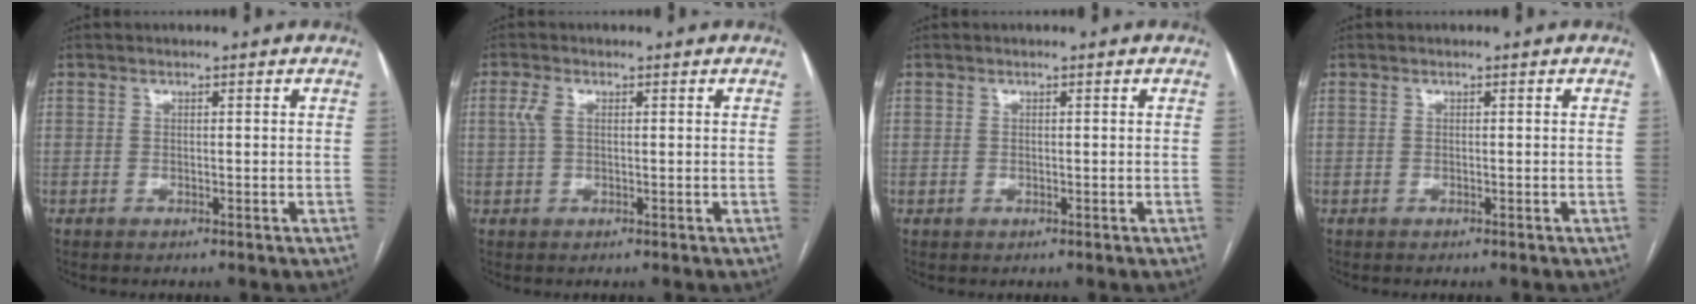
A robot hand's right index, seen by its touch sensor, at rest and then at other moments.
{"total": 2.3, "force": [0.5, 1.2, 1.9], "torque": [-0.055, 0.015, 0.014]}
{"total": 0.0}
{"total": 0.6, "force": [-0.5, -0.1, 0.2], "torque": [-0.001, 0.000, -0.010]}